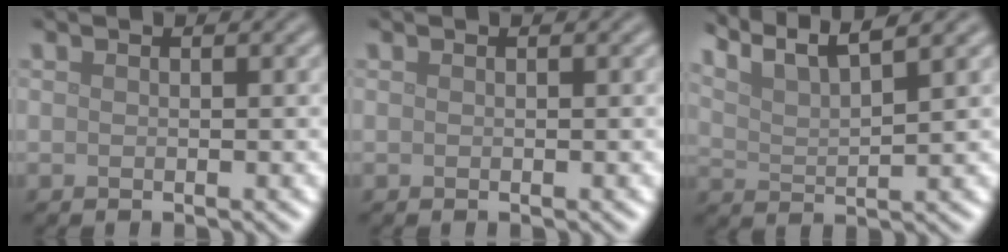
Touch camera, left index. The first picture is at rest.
{"total": 0.0}
{"total": 6.9, "force": [5.6, 1.2, 3.8], "torque": [-0.061, 0.022, 0.080]}